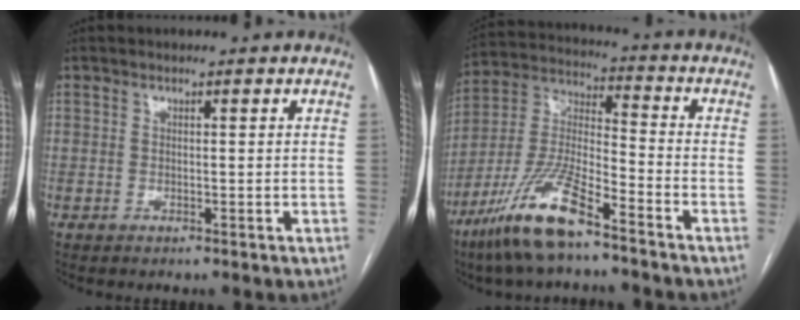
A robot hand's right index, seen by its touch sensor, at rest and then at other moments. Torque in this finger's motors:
{"motor_torque": [0.75, -0.60, 0.36, 0.09]}